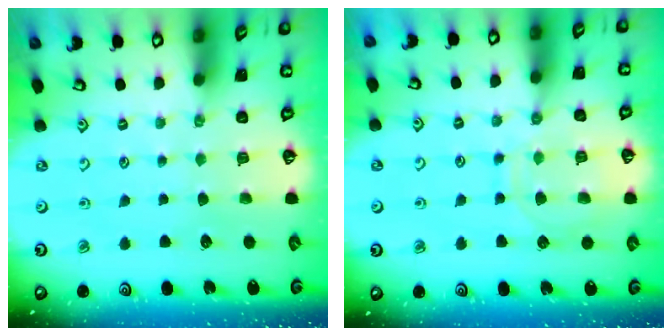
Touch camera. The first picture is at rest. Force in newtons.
{"total": 10.7, "press": 10.7, "slide": 1.0}